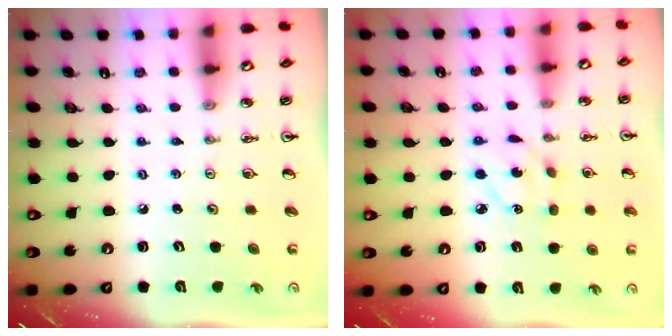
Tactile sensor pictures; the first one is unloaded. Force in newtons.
{"total": 4.9, "press": 4.8, "slide": 0.5}